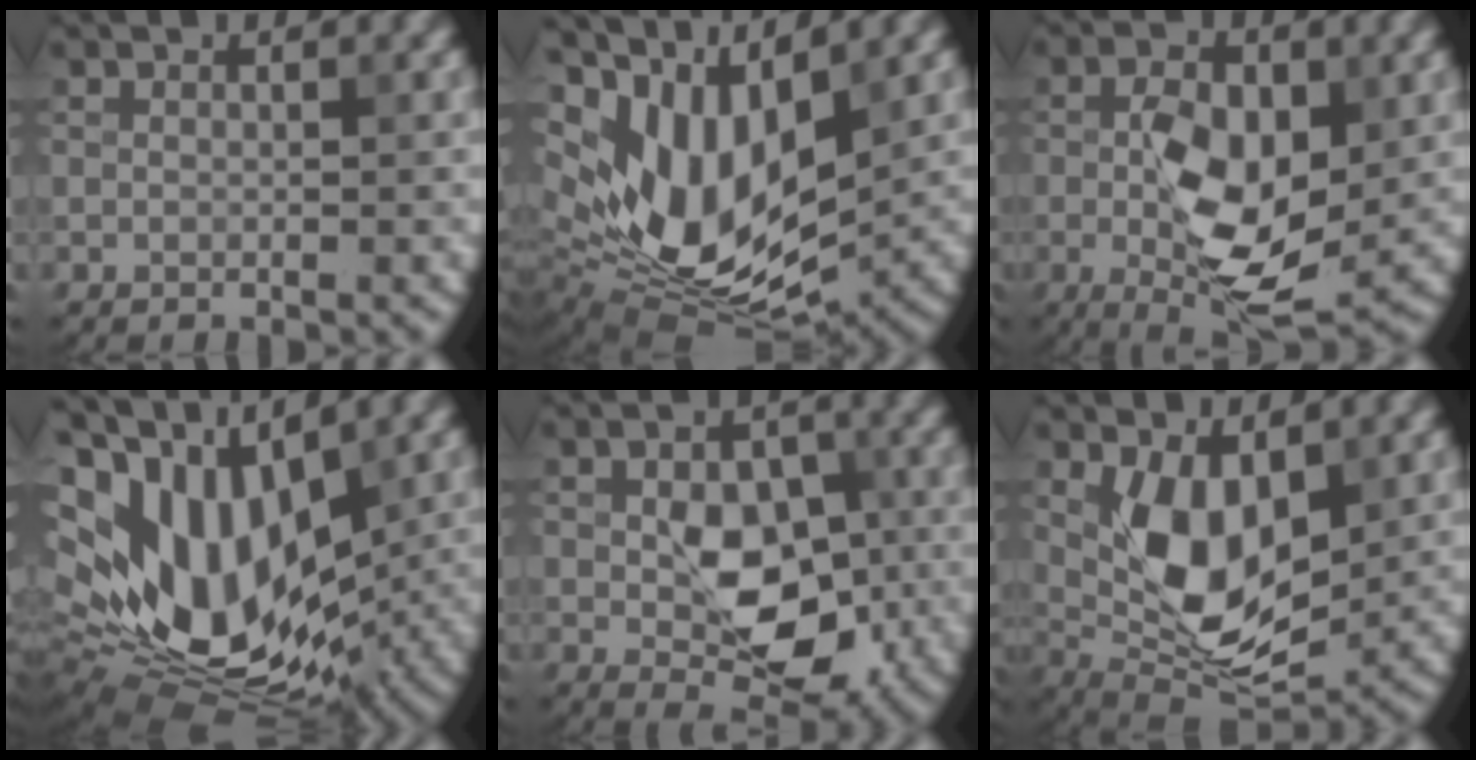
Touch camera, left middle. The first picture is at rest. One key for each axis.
{"total": 10.8, "fx": 3.1, "fy": 5.9, "fz": 8.5, "tx": -0.175, "ty": -0.012, "tz": 0.062}
{"total": 8.9, "fx": -0.8, "fy": 4.0, "fz": 7.9, "tx": -0.138, "ty": 0.001, "tz": -0.015}
{"total": 15.4, "fx": 2.5, "fy": 9.6, "fz": 11.8, "tx": -0.238, "ty": 0.006, "tz": 0.045}
{"total": 7.5, "fx": -0.8, "fy": 4.6, "fz": 5.9, "tx": -0.092, "ty": -0.004, "tz": -0.012}
{"total": 7.8, "fx": 1.0, "fy": 4.0, "fz": 6.7, "tx": -0.129, "ty": -0.011, "tz": 0.021}